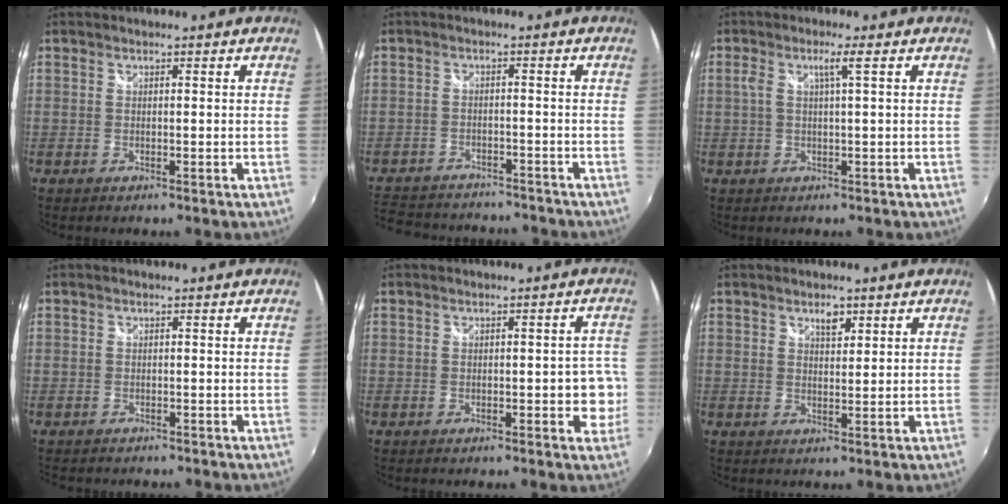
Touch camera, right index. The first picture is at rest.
{"total": 14.1, "force": [-11.9, 6.1, 4.6], "torque": [-0.129, 0.019, -0.176]}
{"total": 2.9, "force": [0.7, -0.4, 2.8], "torque": [-0.057, 0.002, 0.015]}
{"total": 1.6, "force": [-1.3, 1.0, 0.0], "torque": [-0.008, 0.000, -0.021]}
{"total": 4.4, "force": [-1.0, 2.3, 3.6], "torque": [-0.039, 0.001, -0.009]}
{"total": 2.6, "force": [1.7, 1.2, 1.6], "torque": [-0.022, 0.003, 0.029]}